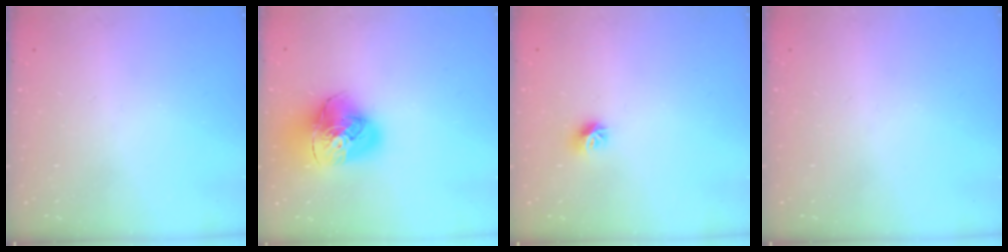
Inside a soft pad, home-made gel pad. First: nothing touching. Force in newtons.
{"total": 17.1, "press": 17.0, "slide": 2.1}
{"total": 8.0, "press": 7.9, "slide": 0.6}
{"total": 0.0}